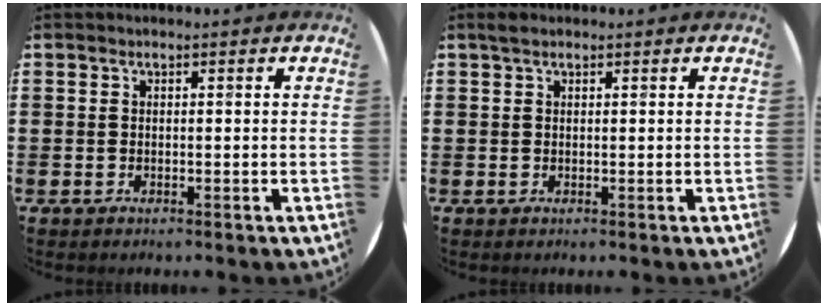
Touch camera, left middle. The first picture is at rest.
{"total": 0.8, "force": [0.6, 0.4, 0.3], "torque": [0.001, 0.001, 0.010]}